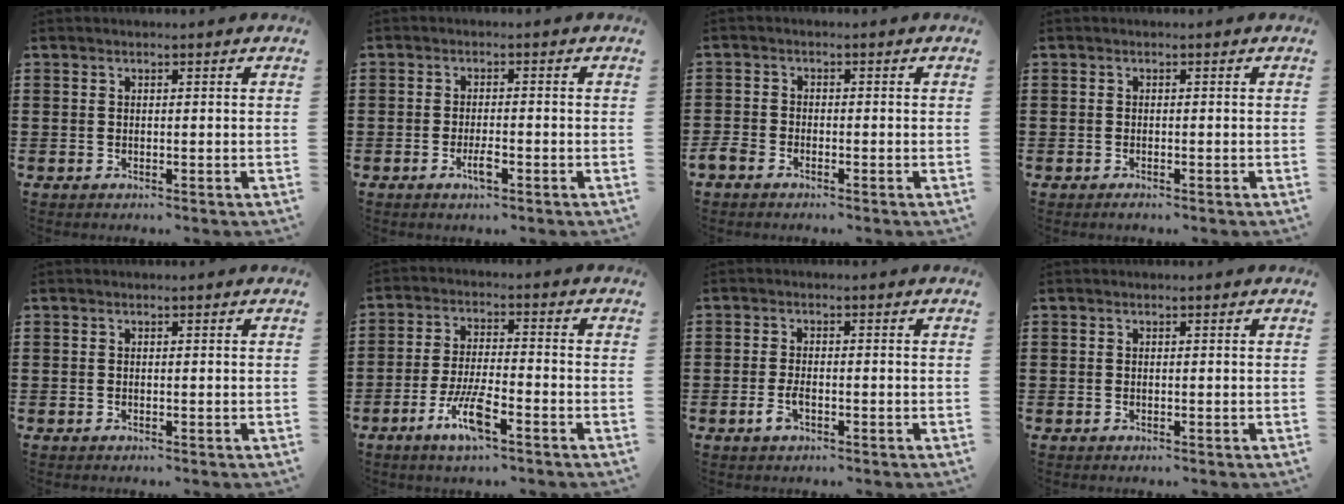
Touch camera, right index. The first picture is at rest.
{"total": 2.9, "force": [-1.4, 0.7, 2.5], "torque": [-0.049, -0.001, -0.026]}
{"total": 2.1, "force": [-1.8, 0.9, 0.7], "torque": [-0.029, 0.000, -0.040]}
{"total": 0.6, "force": [-0.5, 0.1, 0.2], "torque": [-0.007, -0.003, -0.010]}
{"total": 0.0}
{"total": 7.3, "force": [-4.0, 1.6, 5.8], "torque": [-0.133, -0.010, -0.077]}
{"total": 2.8, "force": [-1.2, 1.0, 2.2], "torque": [-0.055, -0.004, -0.025]}
{"total": 0.0}